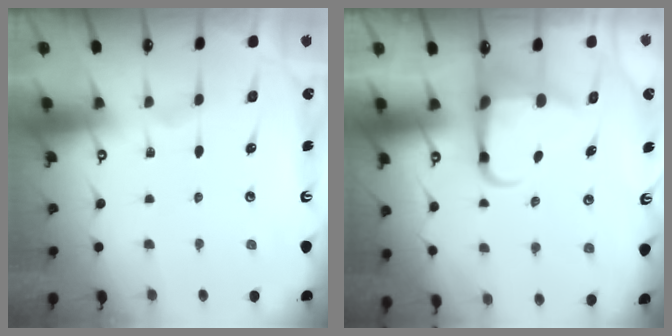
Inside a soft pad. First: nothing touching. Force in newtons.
{"total": 5.4, "press": 5.4, "slide": 0.8}